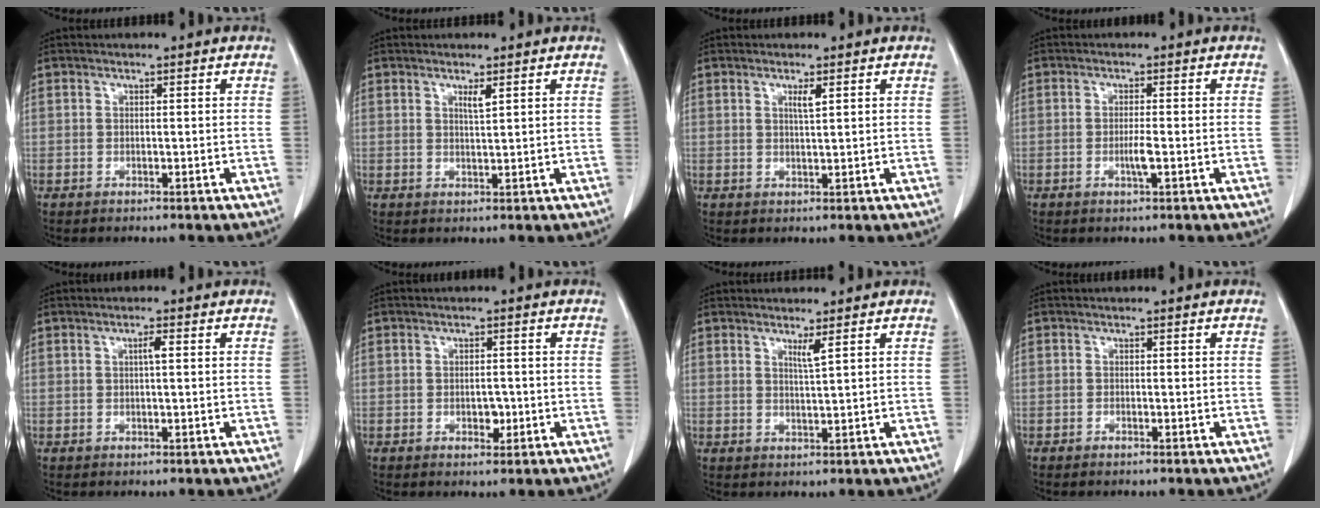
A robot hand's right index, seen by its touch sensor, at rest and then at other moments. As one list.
[{"total": 1.5, "force": [0.9, 0.0, 1.2], "torque": [-0.023, -0.006, 0.016]}, {"total": 1.6, "force": [0.8, 0.0, 1.4], "torque": [-0.027, -0.003, 0.014]}, {"total": 2.2, "force": [-0.7, 0.0, 2.1], "torque": [-0.042, -0.003, -0.012]}, {"total": 1.4, "force": [0.3, 0.1, 1.3], "torque": [-0.026, 0.003, 0.003]}, {"total": 2.3, "force": [-0.6, 1.3, 1.8], "torque": [-0.027, 0.002, -0.004]}, {"total": 1.7, "force": [1.1, -0.5, 1.2], "torque": [-0.026, -0.013, 0.022]}, {"total": 0.5, "force": [-0.4, 0.1, 0.3], "torque": [-0.007, -0.001, -0.003]}]